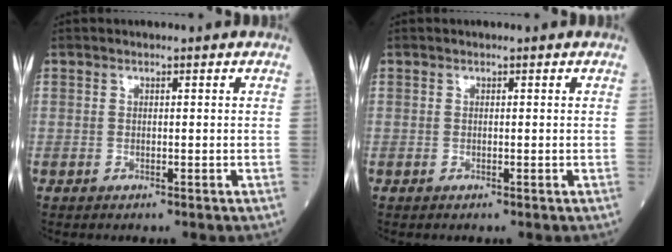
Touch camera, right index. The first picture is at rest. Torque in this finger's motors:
{"motor_torque": [0.00, 0.00, 0.00, 0.01]}